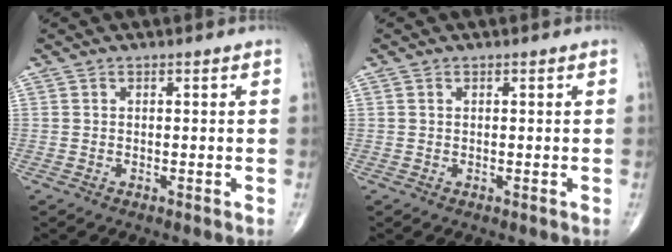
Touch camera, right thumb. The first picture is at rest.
{"total": 0.0}